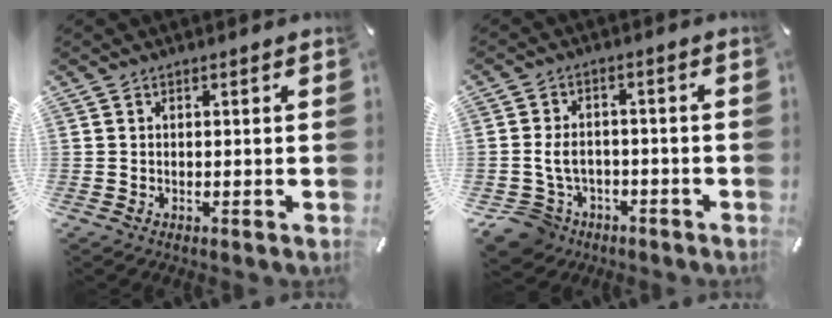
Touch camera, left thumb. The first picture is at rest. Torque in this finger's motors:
{"motor_torque": [0.05, 0.31, 0.19, 0.10, 0.09]}